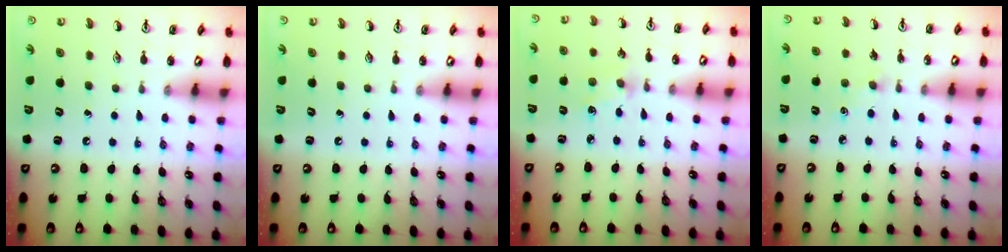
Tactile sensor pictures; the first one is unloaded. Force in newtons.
{"total": 0.0}
{"total": 4.9, "press": 4.9, "slide": 0.7}
{"total": 2.0, "press": 2.0, "slide": 0.3}